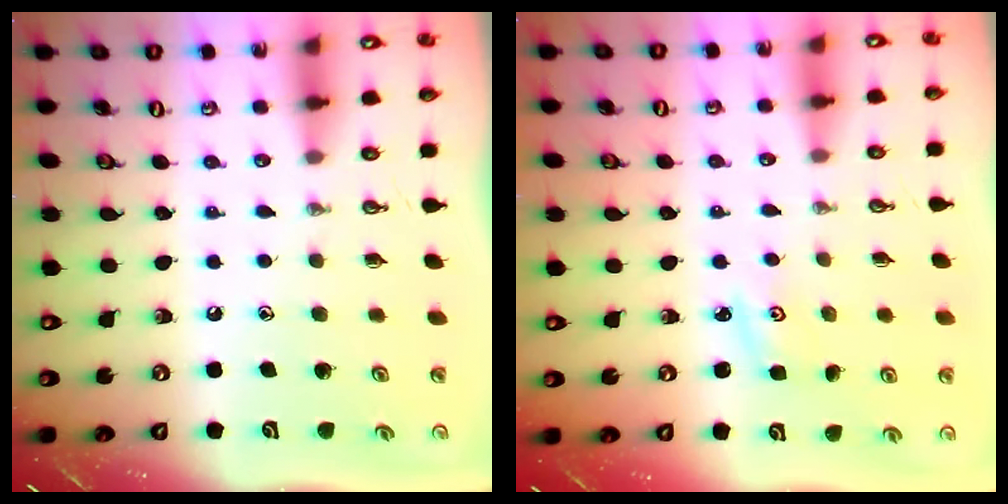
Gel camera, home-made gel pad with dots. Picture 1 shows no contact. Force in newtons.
{"total": 2.5, "press": 2.5, "slide": 0.3}